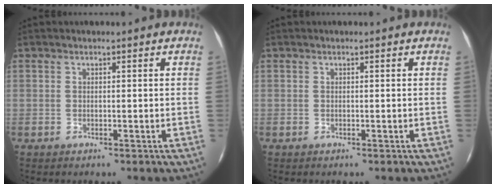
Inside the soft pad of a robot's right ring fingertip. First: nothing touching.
{"total": 0.0}